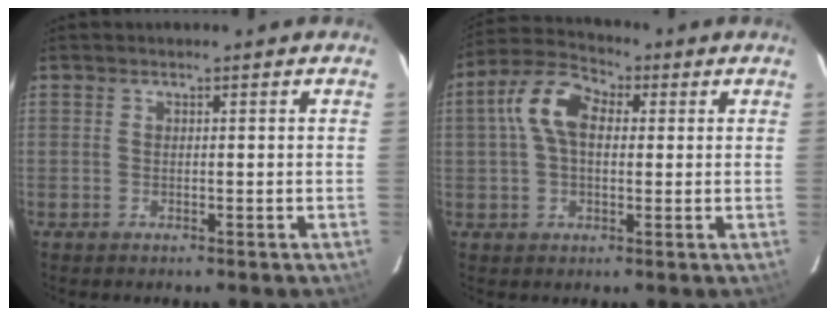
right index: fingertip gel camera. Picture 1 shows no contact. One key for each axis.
{"total": 9.7, "fx": 1.7, "fy": 6.0, "fz": 7.5, "tx": -0.153, "ty": 0.031, "tz": 0.025}